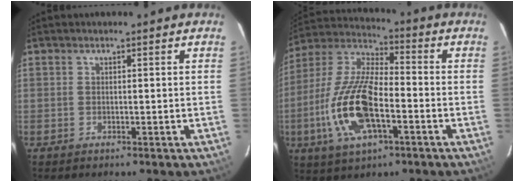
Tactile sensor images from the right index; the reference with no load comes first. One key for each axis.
{"total": 17.4, "fx": -5.3, "fy": 6.9, "fz": 15.0, "tx": -0.322, "ty": -0.007, "tz": -0.102}